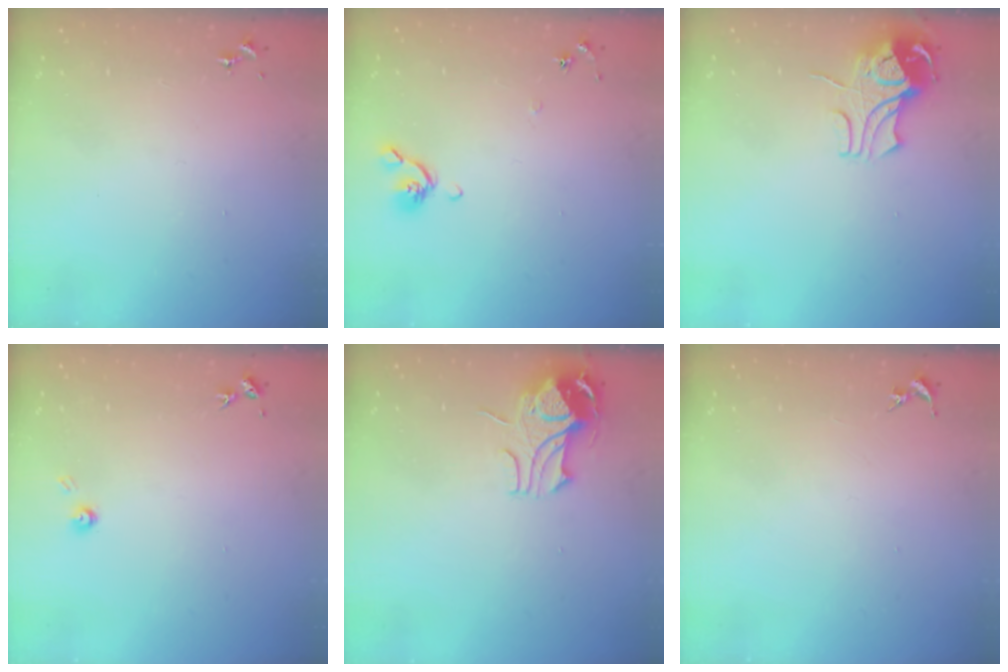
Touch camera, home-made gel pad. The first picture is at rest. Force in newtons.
{"total": 5.4, "press": 5.3, "slide": 1.1}
{"total": 9.4, "press": 9.4, "slide": 1.1}
{"total": 3.3, "press": 3.3, "slide": 0.2}
{"total": 9.9, "press": 9.8, "slide": 1.4}
{"total": 0.0}